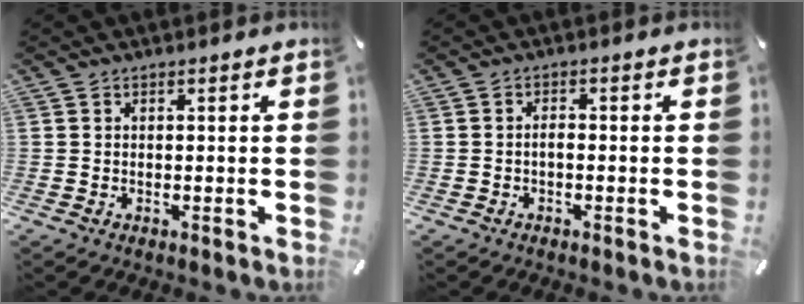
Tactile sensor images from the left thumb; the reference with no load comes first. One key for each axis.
{"total": 1.6, "fx": -0.6, "fy": 0.5, "fz": 1.4, "tx": -0.027, "ty": 0.002, "tz": -0.012}